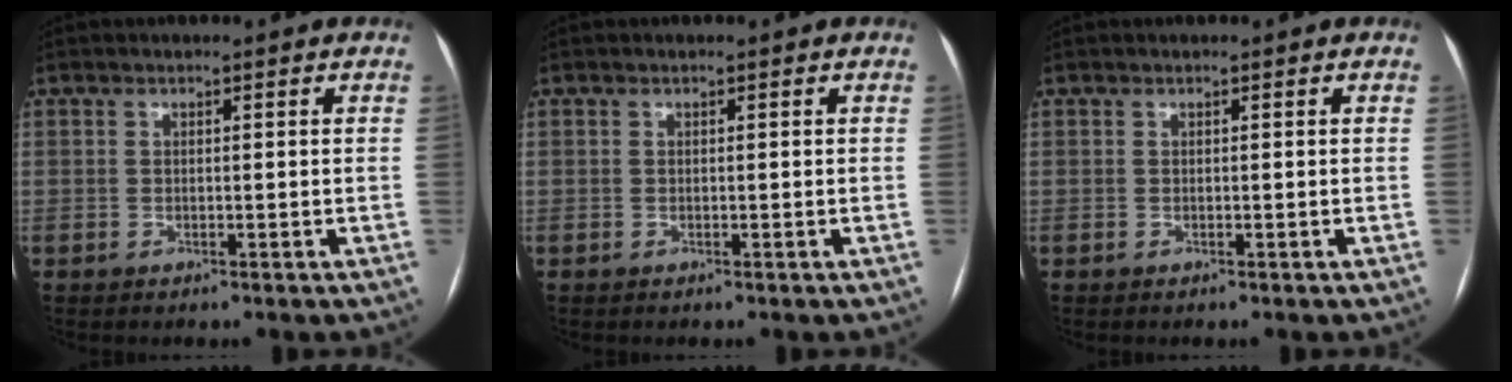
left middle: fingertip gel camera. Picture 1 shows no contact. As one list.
[{"total": 0.0}, {"total": 0.0}]